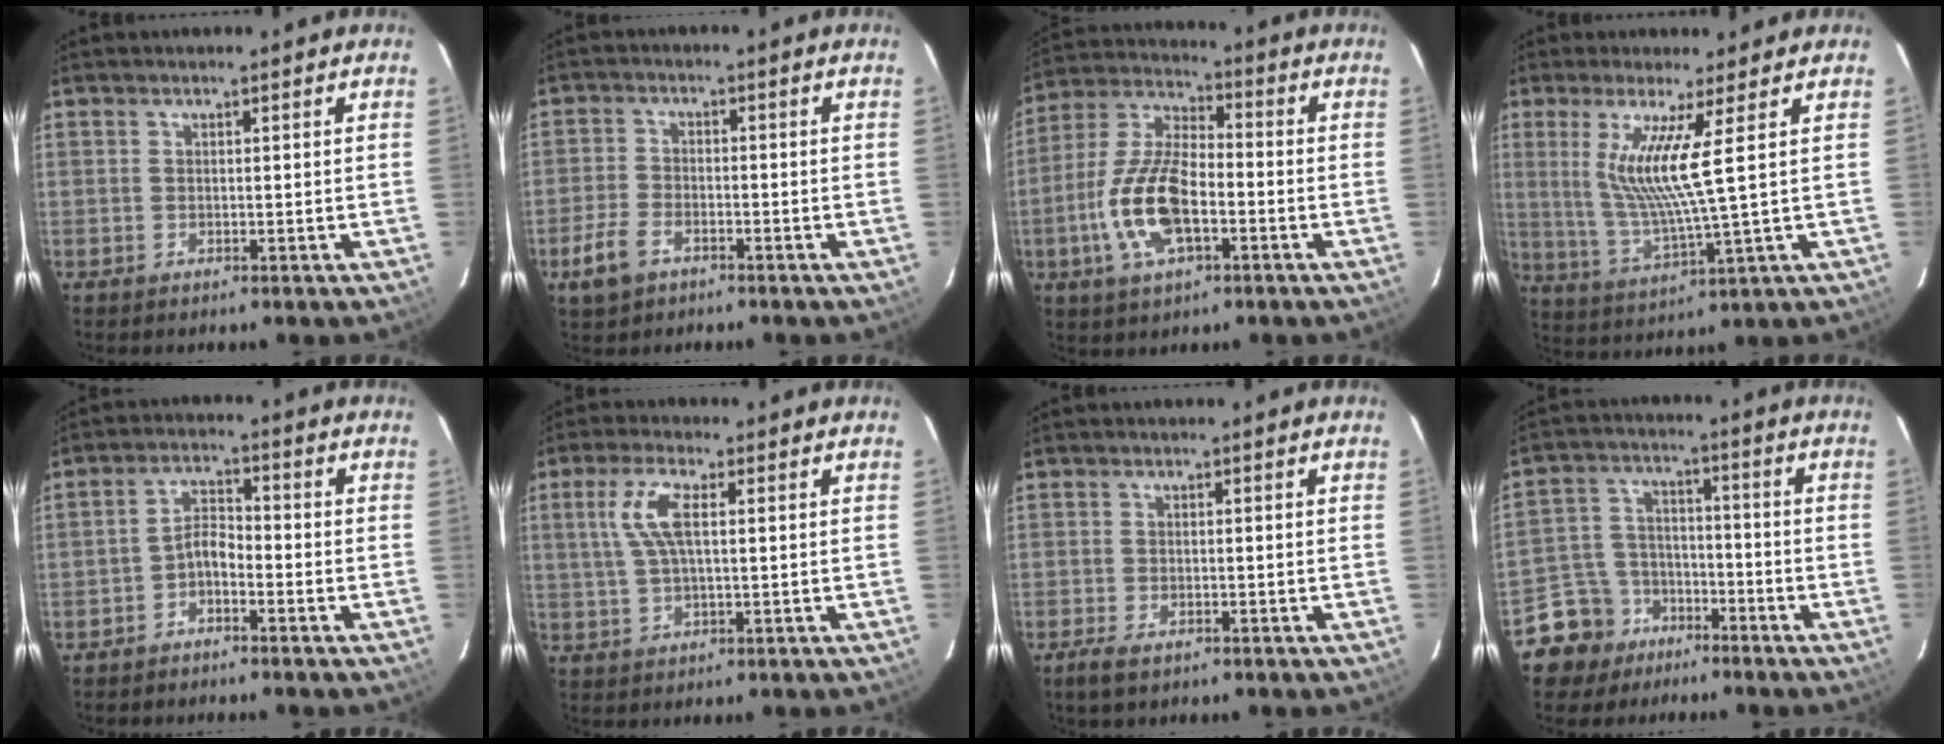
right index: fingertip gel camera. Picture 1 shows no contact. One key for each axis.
{"total": 6.4, "fx": -3.8, "fy": 3.6, "fz": 3.6, "tx": -0.093, "ty": 0.001, "tz": -0.073}
{"total": 14.4, "fx": -4.4, "fy": 6.4, "fz": 12.1, "tx": -0.261, "ty": 0.001, "tz": -0.084}
{"total": 9.6, "fx": 2.9, "fy": -1.1, "fz": 9.1, "tx": -0.172, "ty": -0.023, "tz": 0.065}
{"total": 3.7, "fx": -2.6, "fy": 1.6, "fz": 2.0, "tx": -0.047, "ty": 0.015, "tz": -0.050}
{"total": 6.8, "fx": 1.4, "fy": 2.1, "fz": 6.4, "tx": -0.131, "ty": 0.009, "tz": 0.030}
{"total": 3.4, "fx": -2.4, "fy": 1.2, "fz": 2.2, "tx": -0.055, "ty": -0.007, "tz": -0.043}
{"total": 9.4, "fx": -6.2, "fy": 6.9, "fz": 0.9, "tx": -0.040, "ty": 0.039, "tz": -0.104}